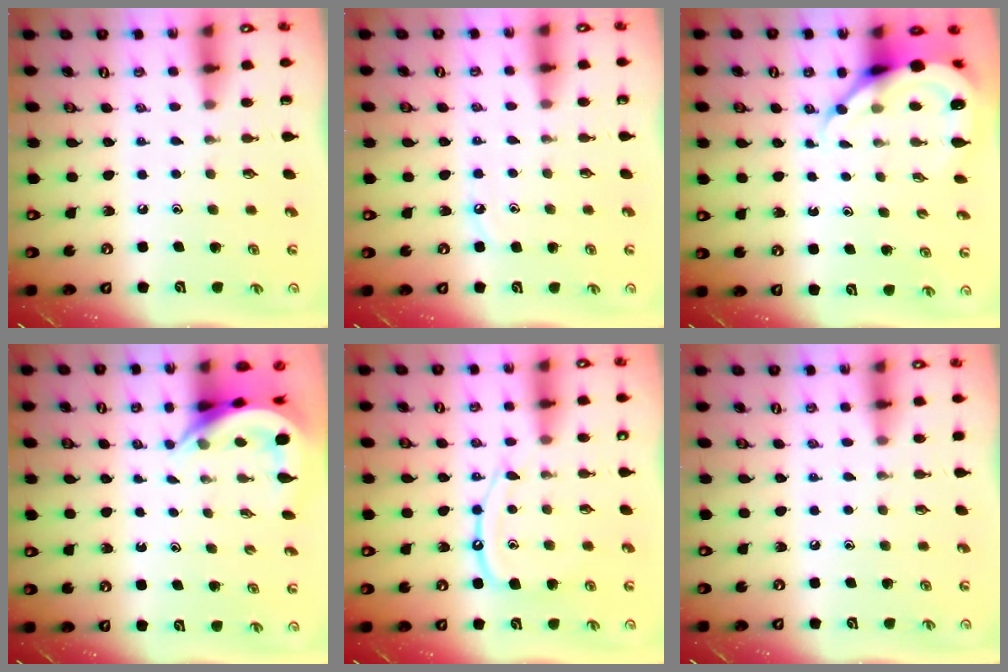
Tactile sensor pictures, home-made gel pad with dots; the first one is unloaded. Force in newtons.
{"total": 3.9, "press": 3.9, "slide": 0.4}
{"total": 8.7, "press": 8.6, "slide": 1.0}
{"total": 5.8, "press": 5.8, "slide": 0.3}
{"total": 11.4, "press": 11.4, "slide": 1.2}
{"total": 4.3, "press": 4.3, "slide": 0.6}